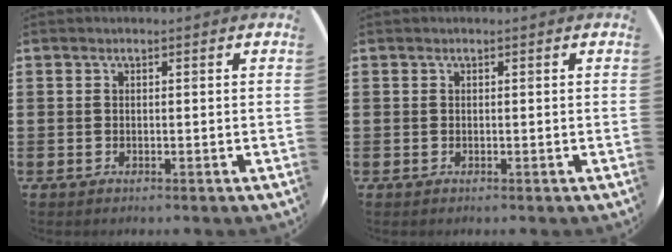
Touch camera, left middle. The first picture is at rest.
{"total": 0.0}